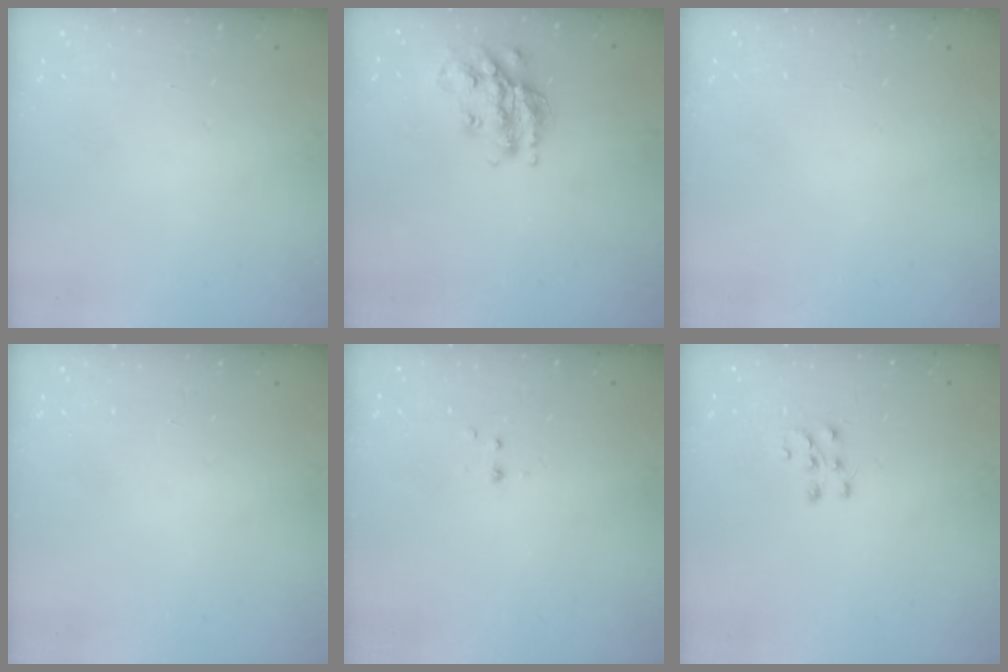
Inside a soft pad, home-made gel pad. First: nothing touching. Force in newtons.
{"total": 16.9, "press": 16.9, "slide": 1.2}
{"total": 0.0}
{"total": 0.0}
{"total": 2.2, "press": 1.9, "slide": 1.2}
{"total": 6.0, "press": 5.9, "slide": 0.4}